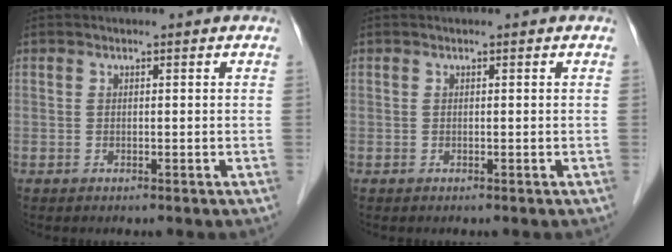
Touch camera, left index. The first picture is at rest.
{"total": 0.0}